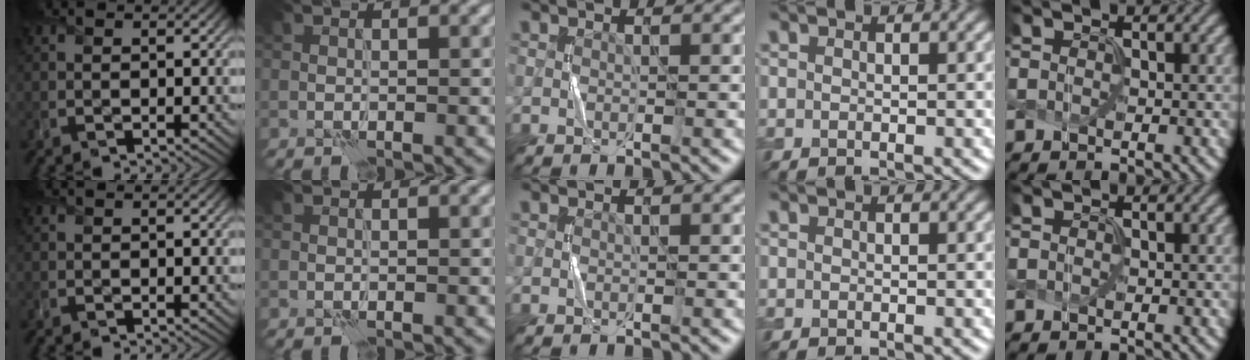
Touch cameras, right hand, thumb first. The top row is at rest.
{"little": {"total": 0.5, "force": [0.0, -0.2, -0.5], "torque": [0.006, 0.000, 0.005]}}